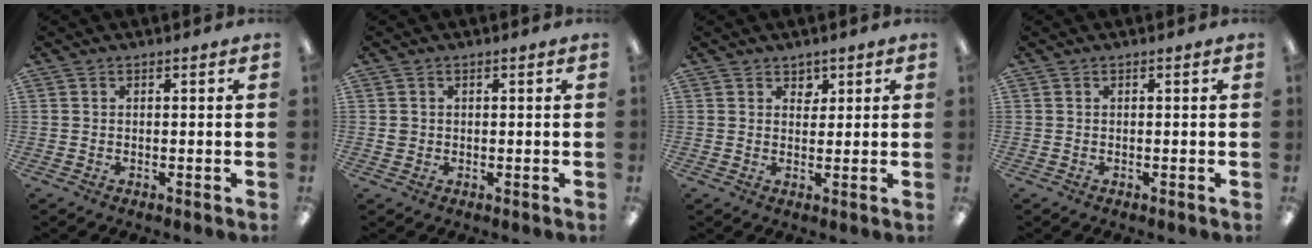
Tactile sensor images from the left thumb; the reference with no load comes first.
{"total": 1.3, "force": [0.1, 1.3, 0.3], "torque": [-0.007, 0.005, -0.001]}
{"total": 2.7, "force": [1.8, 2.0, 0.2], "torque": [0.013, -0.006, 0.028]}
{"total": 0.0}